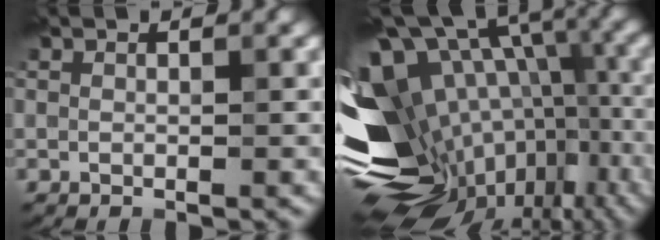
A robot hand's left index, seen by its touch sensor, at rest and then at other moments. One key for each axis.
{"total": 16.9, "fx": -4.5, "fy": 11.2, "fz": 11.8, "tx": -0.210, "ty": 0.018, "tz": -0.042}